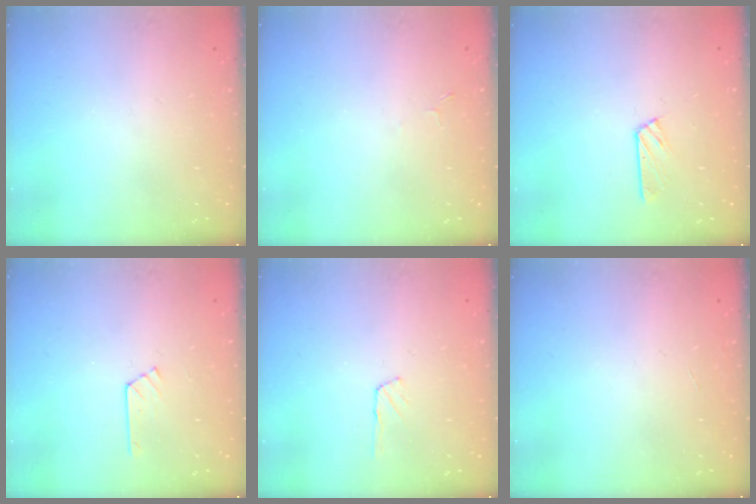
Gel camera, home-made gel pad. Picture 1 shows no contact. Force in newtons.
{"total": 1.9, "press": 1.9, "slide": 0.3}
{"total": 2.9, "press": 2.9, "slide": 0.3}
{"total": 4.8, "press": 4.8, "slide": 0.6}
{"total": 4.0, "press": 3.9, "slide": 0.4}
{"total": 0.0}